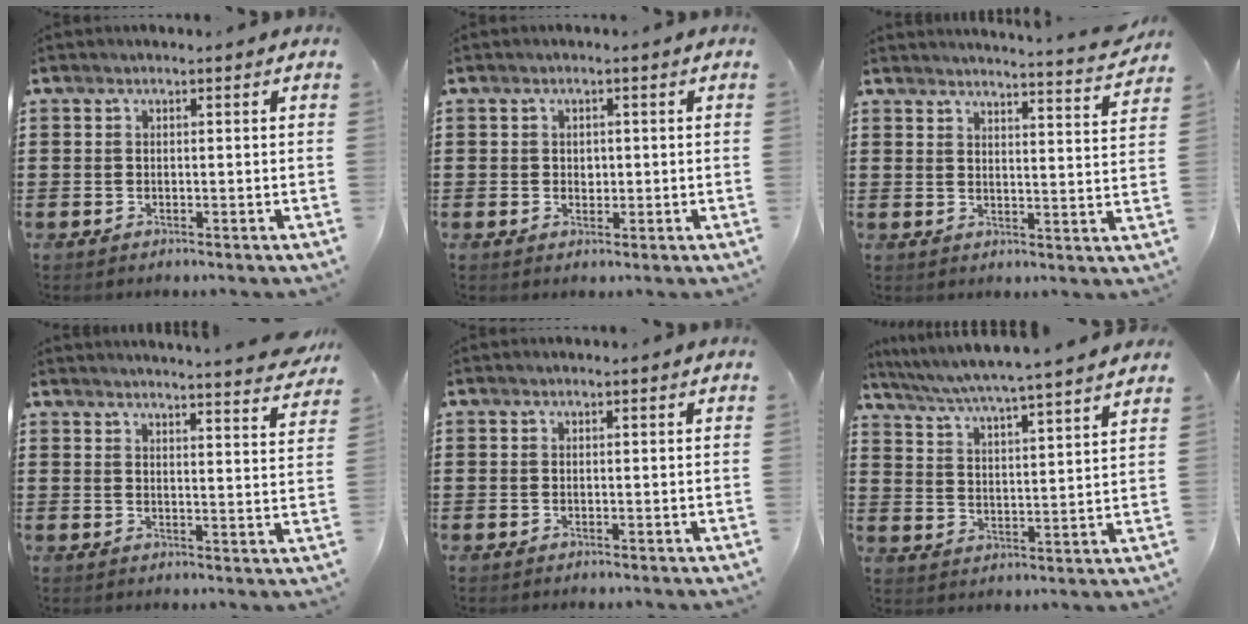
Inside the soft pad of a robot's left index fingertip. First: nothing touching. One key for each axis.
{"total": 1.2, "fx": 0.3, "fy": 1.0, "fz": 0.5, "tx": -0.012, "ty": 0.005, "tz": 0.006}
{"total": 3.9, "fx": 3.8, "fy": -0.8, "fz": 0.8, "tx": -0.023, "ty": -0.031, "tz": 0.063}
{"total": 4.2, "fx": 4.0, "fy": -0.8, "fz": 0.8, "tx": -0.024, "ty": -0.028, "tz": 0.069}
{"total": 0.0}
{"total": 4.5, "fx": 4.1, "fy": -1.1, "fz": 1.5, "tx": -0.050, "ty": -0.037, "tz": 0.063}